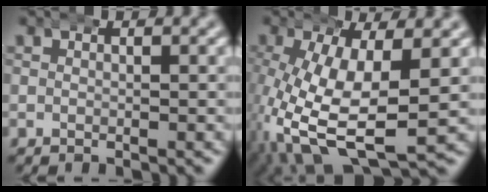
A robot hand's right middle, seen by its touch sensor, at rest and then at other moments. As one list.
[{"total": 9.7, "force": [-0.9, 4.8, 8.3], "torque": [-0.174, -0.031, 0.009]}]